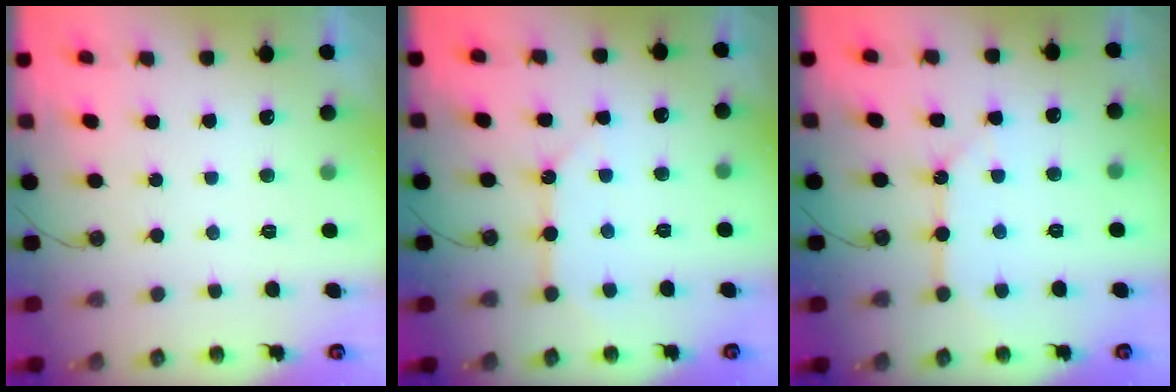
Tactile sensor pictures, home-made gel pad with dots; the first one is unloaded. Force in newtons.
{"total": 9.0, "press": 9.0, "slide": 1.0}
{"total": 9.6, "press": 9.5, "slide": 0.9}